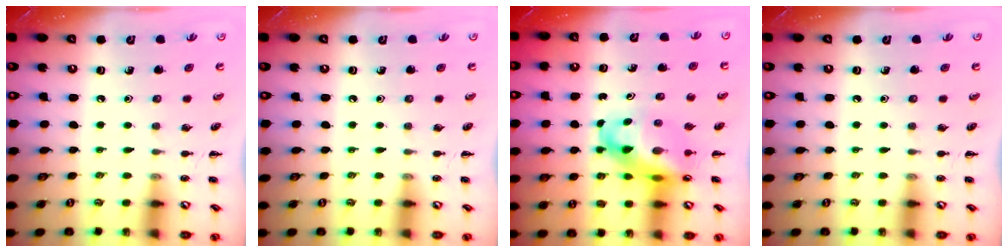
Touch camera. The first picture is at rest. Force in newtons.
{"total": 0.0}
{"total": 11.8, "press": 11.4, "slide": 3.0}
{"total": 0.0}